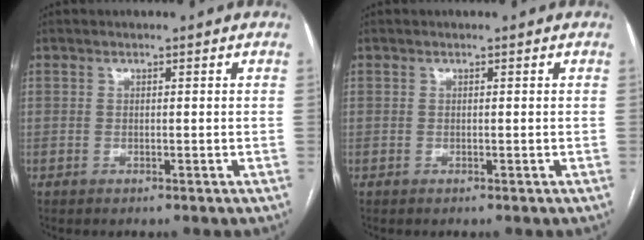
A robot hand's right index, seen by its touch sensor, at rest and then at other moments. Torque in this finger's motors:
{"motor_torque": [0.00, 0.00, 0.00, 0.00]}